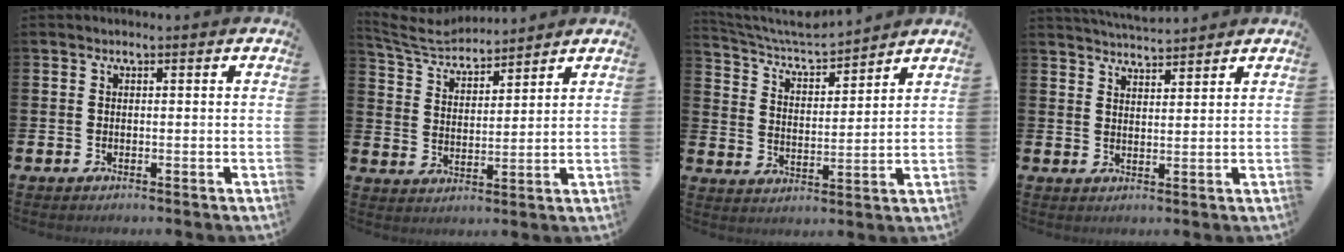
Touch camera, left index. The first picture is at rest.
{"total": 5.2, "force": [5.1, 1.1, 0.8], "torque": [-0.044, -0.031, 0.088]}
{"total": 6.1, "force": [5.8, 1.1, 1.5], "torque": [-0.059, -0.036, 0.099]}
{"total": 4.2, "force": [4.2, 0.2, 0.0], "torque": [-0.010, -0.020, 0.077]}